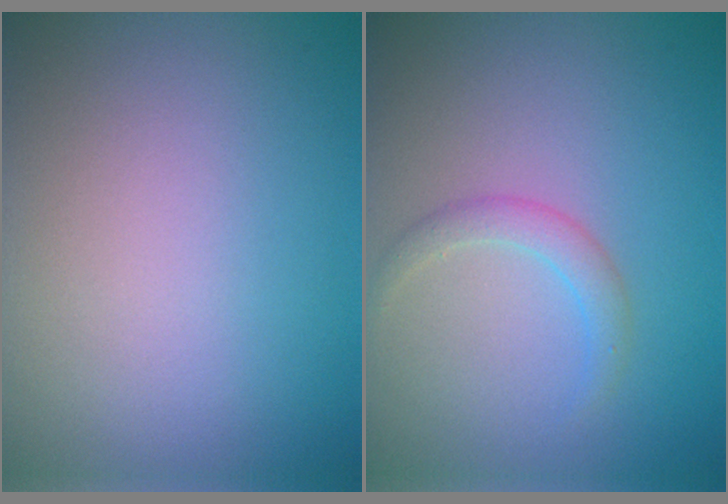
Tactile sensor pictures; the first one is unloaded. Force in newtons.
{"total": 1.6, "press": 1.6, "slide": 0.1}